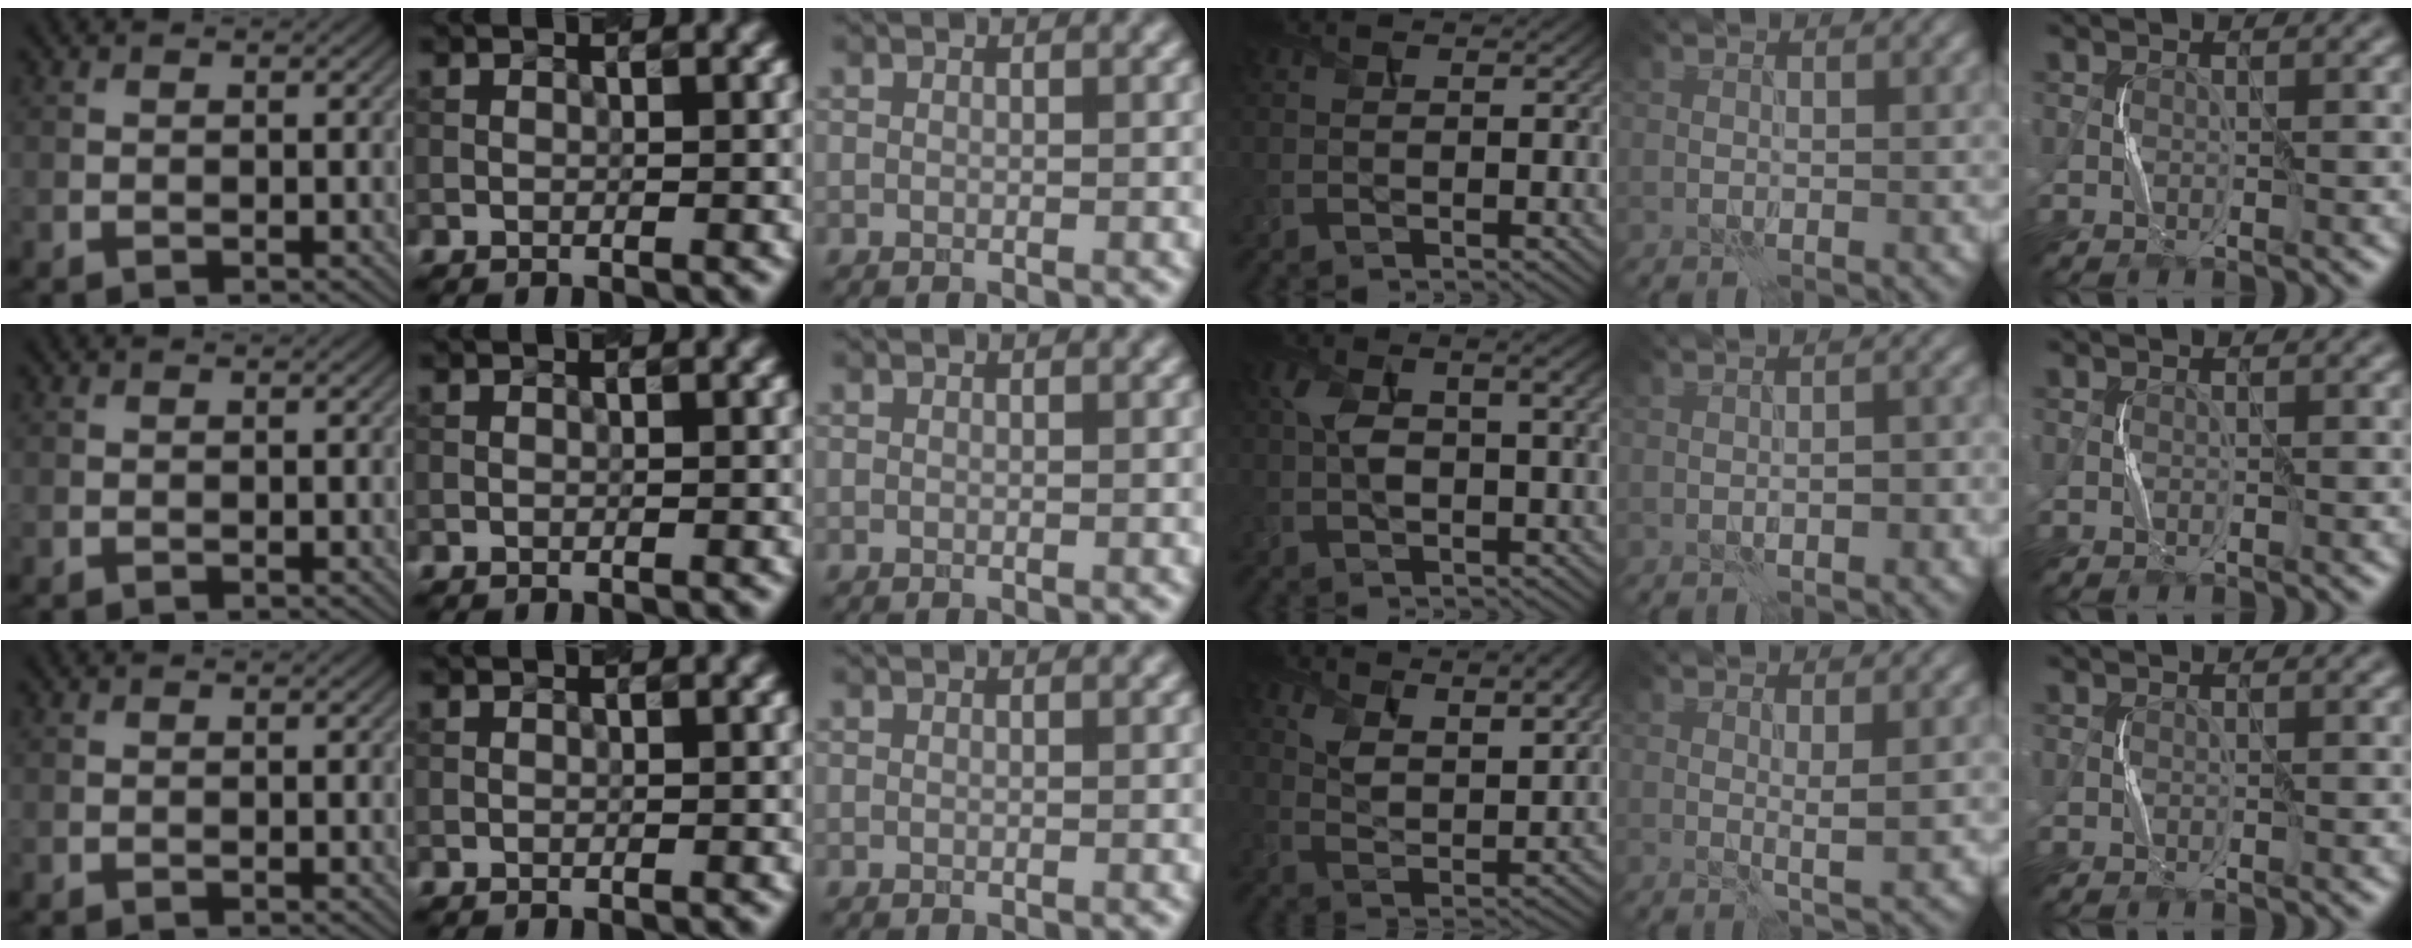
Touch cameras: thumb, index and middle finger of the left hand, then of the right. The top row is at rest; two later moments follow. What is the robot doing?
{"motion": "squeeze", "object": "air blower"}